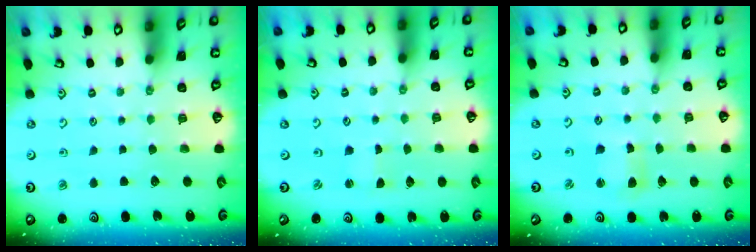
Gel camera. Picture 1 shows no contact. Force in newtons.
{"total": 0.0}
{"total": 4.3, "press": 4.2, "slide": 0.6}